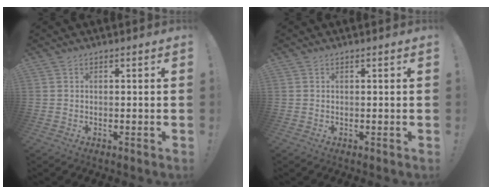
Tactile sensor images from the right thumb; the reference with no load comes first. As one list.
[{"total": 0.0}]